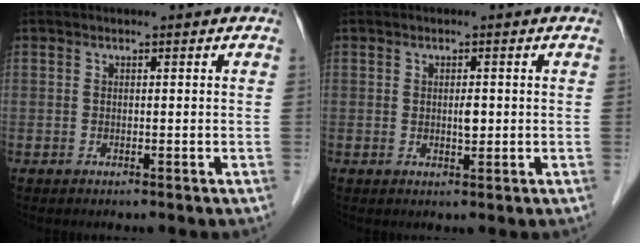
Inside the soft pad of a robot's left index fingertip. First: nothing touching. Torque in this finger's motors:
{"motor_torque": [0.04, 0.03, 0.05, 0.01]}